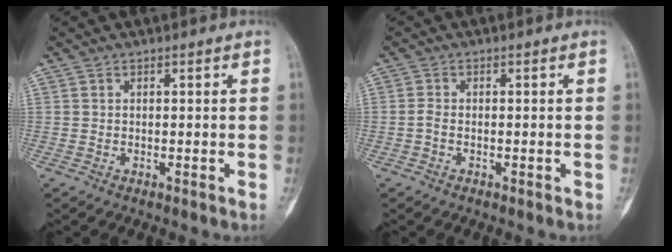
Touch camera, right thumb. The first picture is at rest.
{"total": 1.4, "force": [-0.5, 0.9, 1.0], "torque": [-0.019, 0.001, -0.016]}